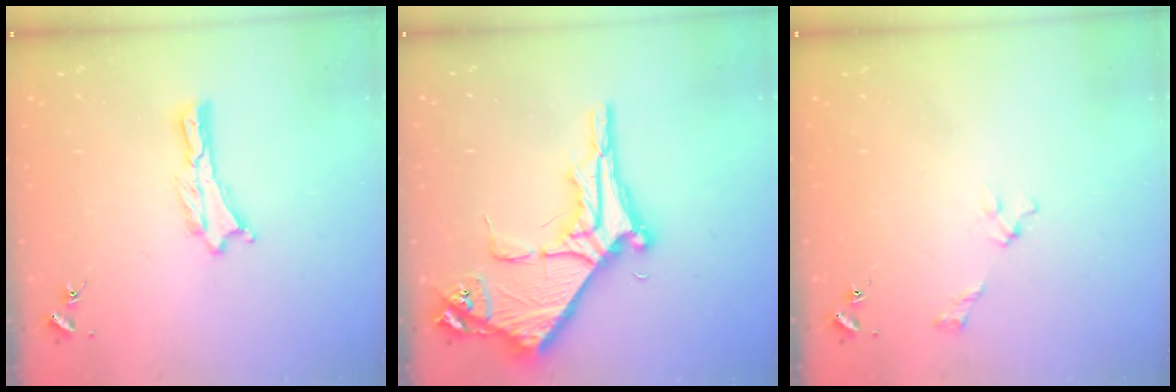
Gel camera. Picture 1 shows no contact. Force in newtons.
{"total": 8.7, "press": 8.7, "slide": 1.0}
{"total": 2.7, "press": 2.6, "slide": 0.3}